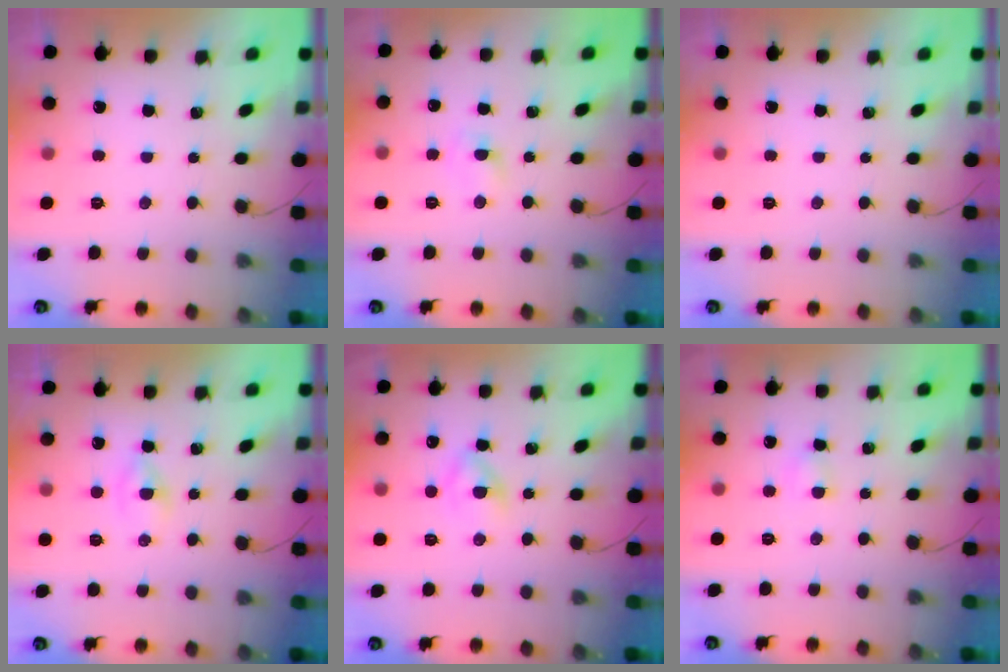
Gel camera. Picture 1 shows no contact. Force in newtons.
{"total": 4.2, "press": 4.0, "slide": 1.3}
{"total": 0.0}
{"total": 1.1, "press": 0.8, "slide": 0.7}
{"total": 3.8, "press": 3.6, "slide": 1.2}
{"total": 2.9, "press": 2.8, "slide": 0.8}